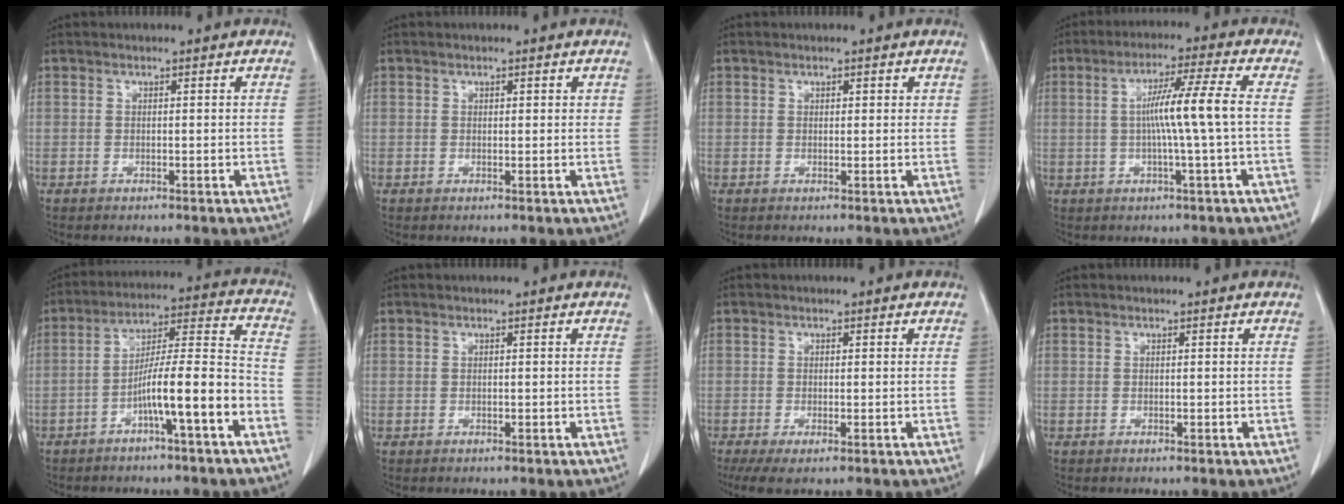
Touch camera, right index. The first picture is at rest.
{"total": 1.0, "force": [0.5, 0.6, 0.6], "torque": [-0.004, -0.002, 0.005]}
{"total": 1.1, "force": [0.6, 0.7, 0.6], "torque": [-0.003, -0.002, 0.005]}
{"total": 7.9, "force": [-0.1, -1.5, 7.7], "torque": [-0.139, 0.008, 0.001]}
{"total": 11.7, "force": [-5.3, 0.2, 10.4], "torque": [-0.175, 0.023, -0.087]}
{"total": 0.0}
{"total": 3.8, "force": [-2.1, 1.1, 3.0], "torque": [-0.056, -0.013, -0.034]}
{"total": 0.0}